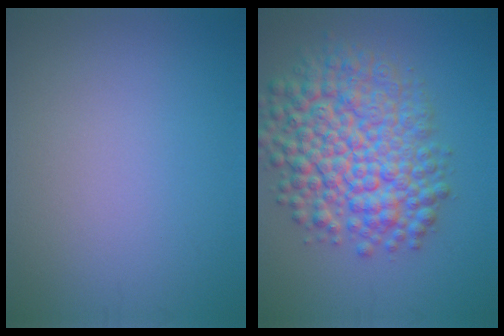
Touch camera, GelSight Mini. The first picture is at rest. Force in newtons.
{"total": 9.7, "press": 9.7, "slide": 0.3}